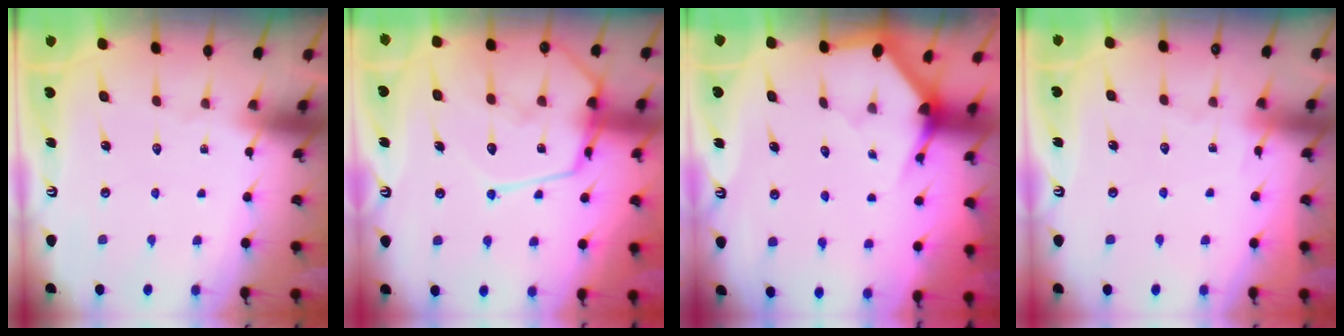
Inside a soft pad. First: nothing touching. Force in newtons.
{"total": 17.1, "press": 17.1, "slide": 1.7}
{"total": 3.4, "press": 3.4, "slide": 0.1}
{"total": 4.8, "press": 4.8, "slide": 0.6}